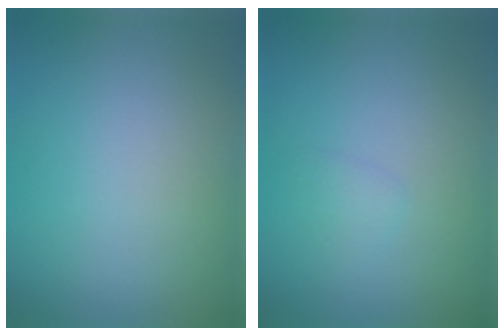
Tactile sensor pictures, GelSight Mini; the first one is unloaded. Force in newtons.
{"total": 0.8, "press": 0.8, "slide": 0.1}